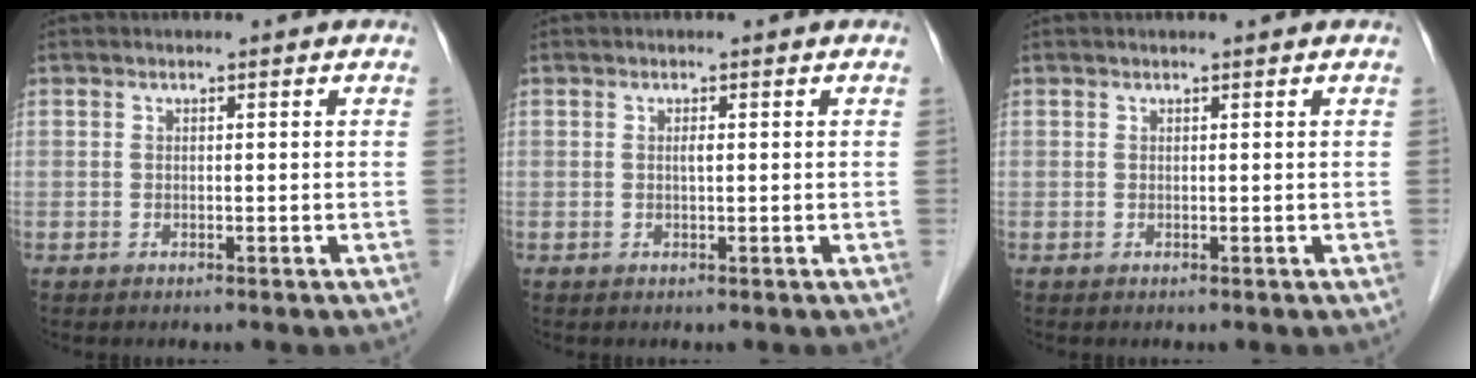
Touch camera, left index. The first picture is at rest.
{"total": 0.6, "force": [-0.1, 0.0, 0.6], "torque": [-0.013, -0.004, -0.002]}
{"total": 0.8, "force": [0.7, 0.0, 0.5], "torque": [-0.005, 0.011, 0.012]}